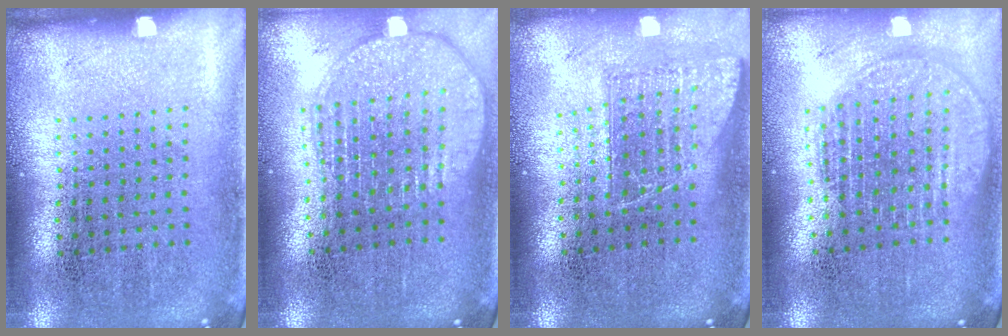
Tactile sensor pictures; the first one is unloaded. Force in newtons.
{"total": 1.9, "press": 1.7, "slide": 1.0}
{"total": 1.3, "press": 1.0, "slide": 0.8}
{"total": 1.8, "press": 1.5, "slide": 0.9}